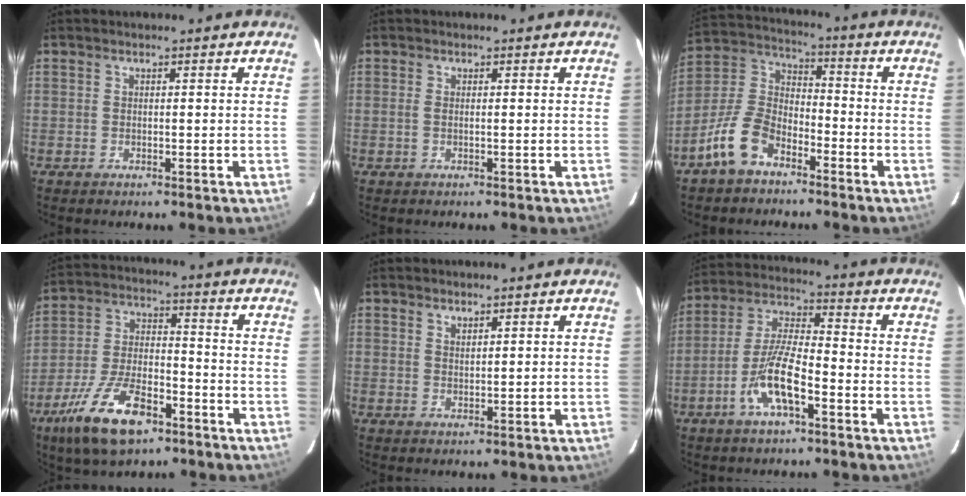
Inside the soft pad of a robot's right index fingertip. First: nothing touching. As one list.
[{"total": 0.8, "force": [0.0, 0.1, 0.8], "torque": [-0.018, 0.000, -0.002]}, {"total": 11.0, "force": [-7.0, 5.9, 6.1], "torque": [-0.138, 0.023, -0.137]}, {"total": 15.8, "force": [-9.7, 6.5, 10.7], "torque": [-0.225, -0.018, -0.172]}, {"total": 1.3, "force": [1.2, 0.4, 0.5], "torque": [-0.007, 0.000, 0.021]}, {"total": 10.2, "force": [-5.0, 2.5, 8.5], "torque": [-0.178, 0.000, -0.095]}]